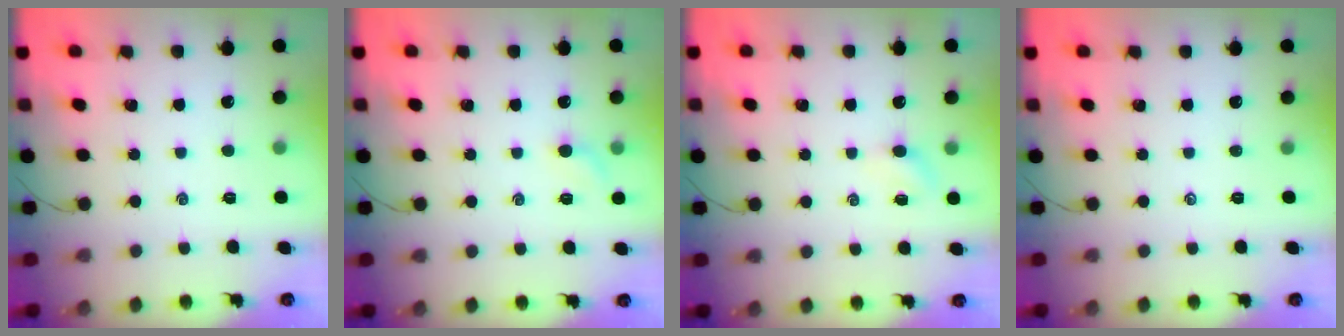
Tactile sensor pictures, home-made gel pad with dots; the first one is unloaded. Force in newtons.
{"total": 4.4, "press": 4.3, "slide": 1.0}
{"total": 2.3, "press": 2.2, "slide": 0.7}
{"total": 0.0}